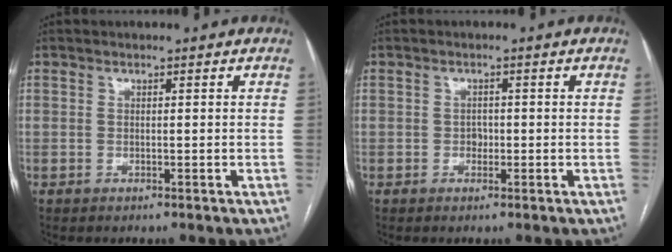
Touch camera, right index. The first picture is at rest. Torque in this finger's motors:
{"motor_torque": [0.28, 0.07, 0.03, 0.02]}